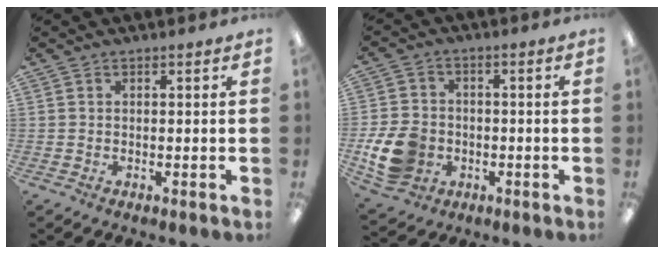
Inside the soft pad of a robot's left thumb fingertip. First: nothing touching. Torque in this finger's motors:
{"motor_torque": [-0.06, 0.35, 0.50, -0.33, 0.05]}